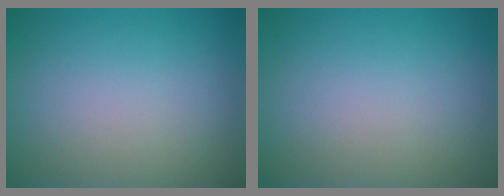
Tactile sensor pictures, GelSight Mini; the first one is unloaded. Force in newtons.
{"total": 0.0}